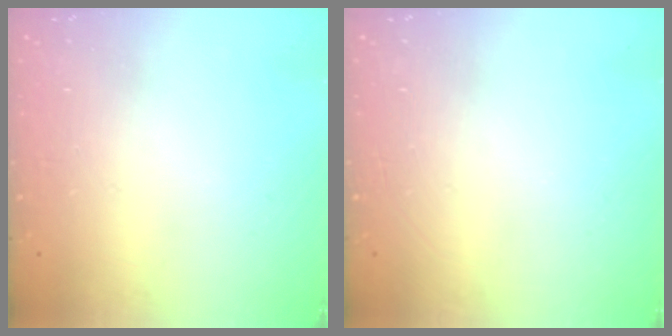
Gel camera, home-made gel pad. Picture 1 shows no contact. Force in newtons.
{"total": 0.0}